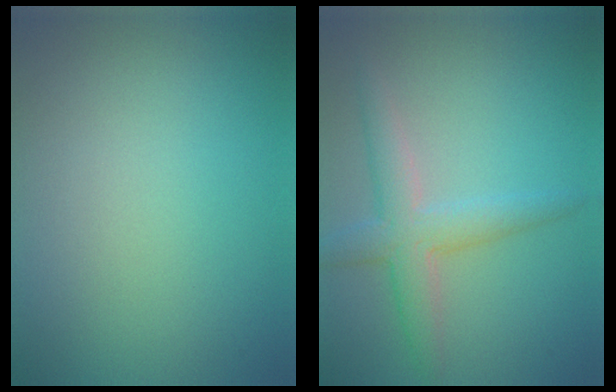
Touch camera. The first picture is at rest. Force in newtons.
{"total": 3.6, "press": 3.6, "slide": 0.1}